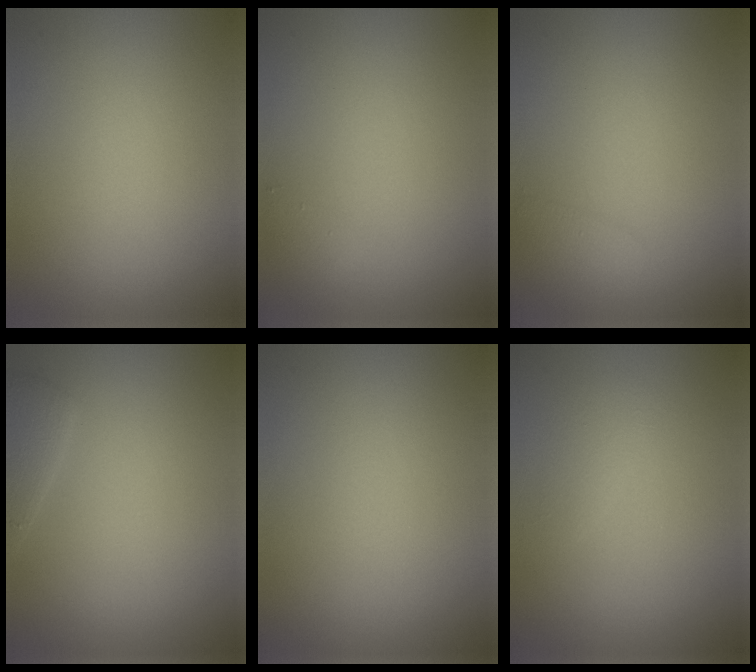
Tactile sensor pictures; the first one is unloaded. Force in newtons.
{"total": 0.8, "press": 0.8, "slide": 0.1}
{"total": 1.3, "press": 1.3, "slide": 0.1}
{"total": 1.4, "press": 1.4, "slide": 0.1}
{"total": 0.0}
{"total": 1.2, "press": 1.2, "slide": 0.1}